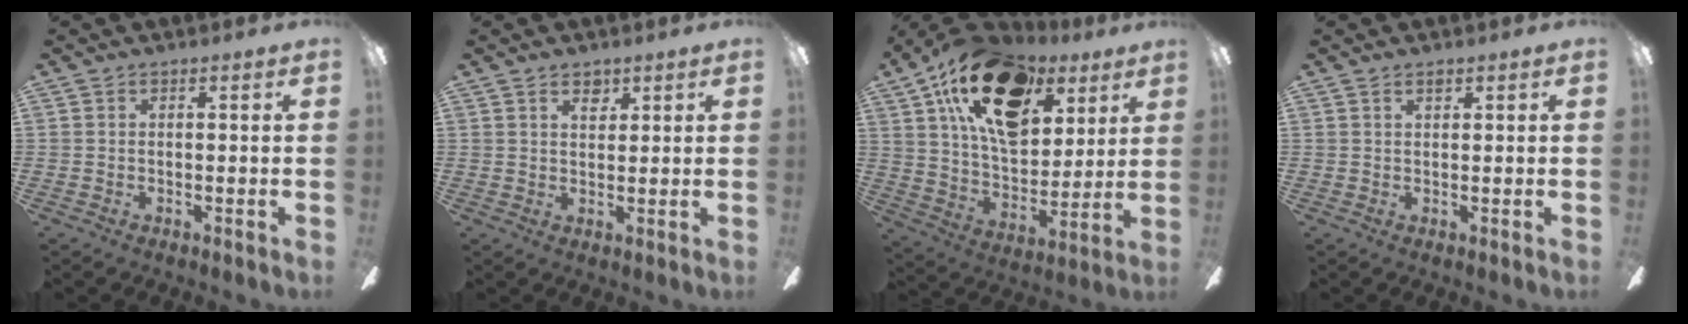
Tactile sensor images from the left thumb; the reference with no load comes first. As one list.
[{"total": 2.7, "force": [1.9, 1.4, 1.1], "torque": [-0.009, -0.005, 0.032]}, {"total": 23.9, "force": [12.8, 13.6, 15.0], "torque": [-0.241, -0.055, 0.227]}, {"total": 1.0, "force": [0.8, 0.4, 0.4], "torque": [-0.010, 0.000, 0.016]}]